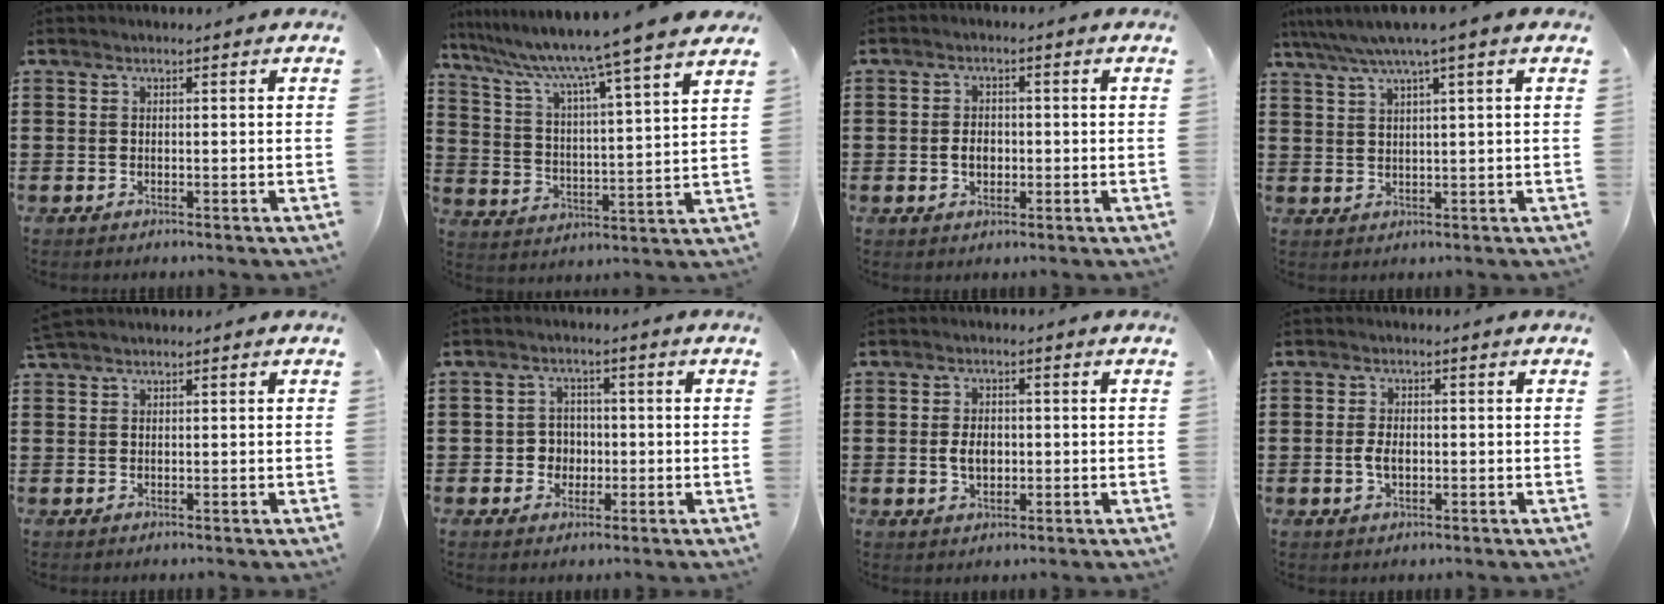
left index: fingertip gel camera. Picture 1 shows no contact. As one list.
[{"total": 8.1, "force": [6.9, -1.8, 3.9], "torque": [-0.105, -0.062, 0.104]}, {"total": 2.8, "force": [-0.4, 1.9, 2.0], "torque": [-0.033, 0.000, -0.011]}, {"total": 4.3, "force": [2.5, -0.2, 3.4], "torque": [-0.074, -0.004, 0.040]}, {"total": 1.5, "force": [1.3, 0.3, 0.7], "torque": [-0.018, 0.002, 0.025]}, {"total": 3.4, "force": [-0.6, 3.1, 1.1], "torque": [-0.033, 0.006, -0.016]}, {"total": 3.7, "force": [0.0, 2.3, 2.9], "torque": [-0.049, 0.003, -0.004]}, {"total": 3.1, "force": [-0.3, 1.7, 2.6], "torque": [-0.058, 0.001, -0.007]}]